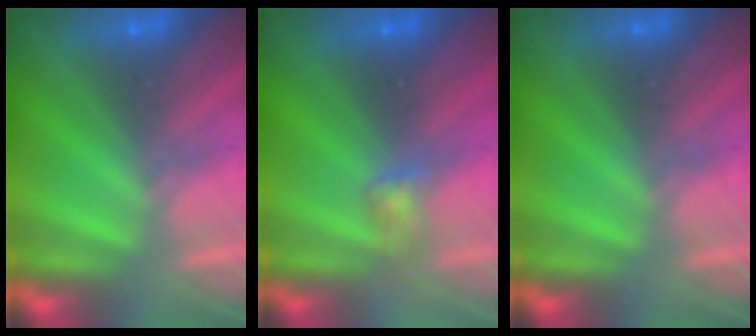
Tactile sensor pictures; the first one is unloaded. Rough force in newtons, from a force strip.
{"total": 3.2}
{"total": 0.0}